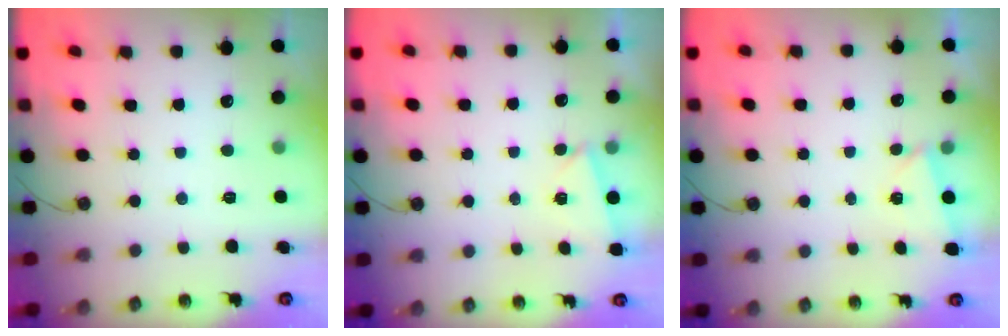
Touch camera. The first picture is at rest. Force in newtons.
{"total": 2.9, "press": 2.1, "slide": 2.0}
{"total": 2.3, "press": 1.3, "slide": 1.9}